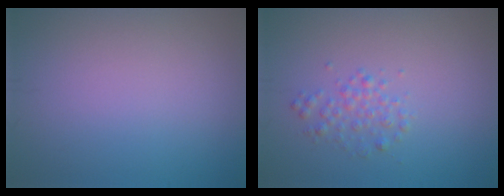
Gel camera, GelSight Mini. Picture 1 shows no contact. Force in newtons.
{"total": 1.7, "press": 1.7, "slide": 0.0}